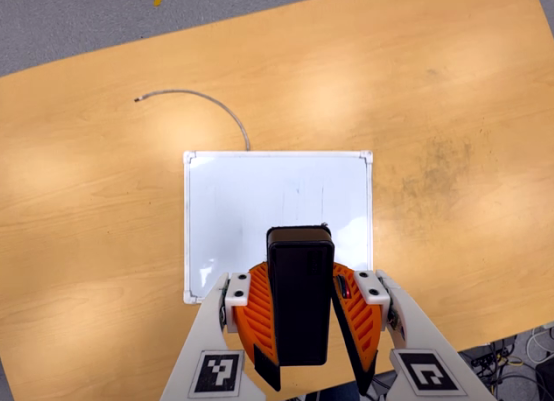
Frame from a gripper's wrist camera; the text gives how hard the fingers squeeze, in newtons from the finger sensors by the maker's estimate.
{"total": 8.2, "left": 8.2, "right": 8.3}